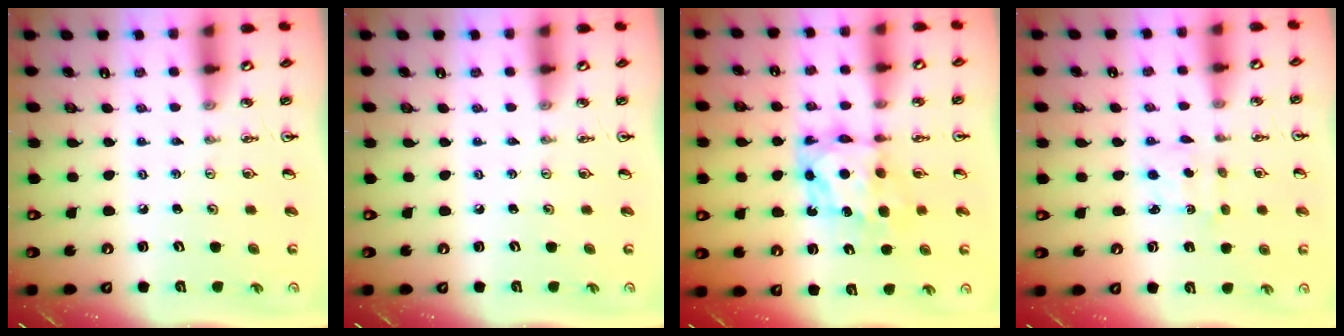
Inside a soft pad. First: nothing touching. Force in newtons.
{"total": 0.0}
{"total": 7.5, "press": 7.5, "slide": 0.6}
{"total": 2.3, "press": 2.3, "slide": 0.4}